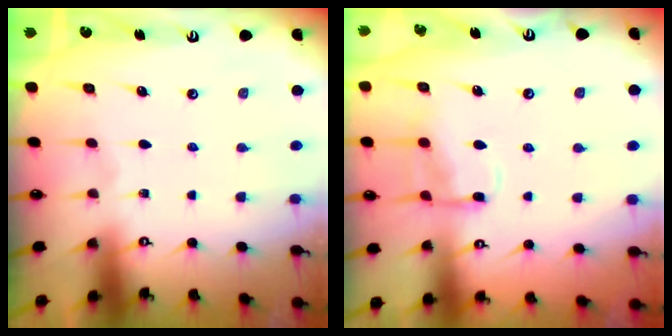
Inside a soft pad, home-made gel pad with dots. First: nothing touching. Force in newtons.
{"total": 10.8, "press": 10.8, "slide": 1.1}